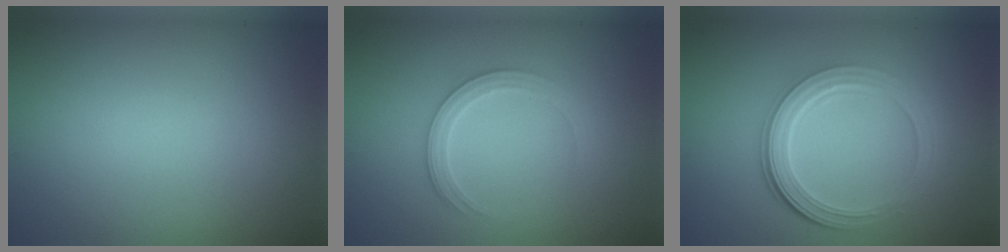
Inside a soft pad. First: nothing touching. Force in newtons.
{"total": 2.5, "press": 2.5, "slide": 0.3}
{"total": 5.1, "press": 3.7, "slide": 3.5}